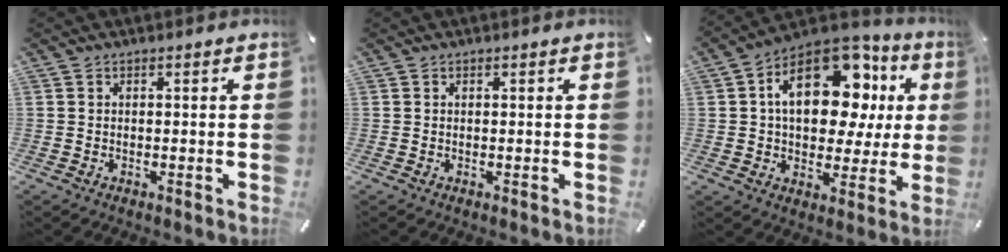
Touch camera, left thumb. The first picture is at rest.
{"total": 0.0}
{"total": 21.9, "force": [6.2, 13.3, 16.2], "torque": [-0.241, -0.024, 0.106]}